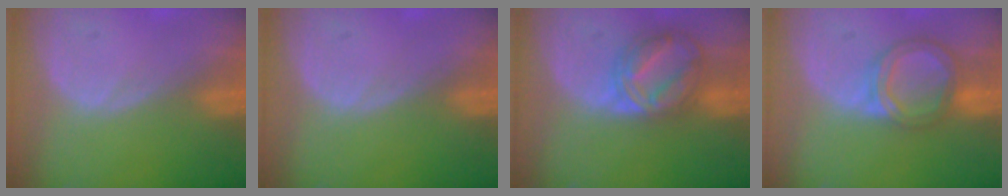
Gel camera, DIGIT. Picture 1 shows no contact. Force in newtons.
{"total": 0.0}
{"total": 7.3, "press": 7.3, "slide": 0.5}
{"total": 6.3, "press": 5.8, "slide": 2.6}